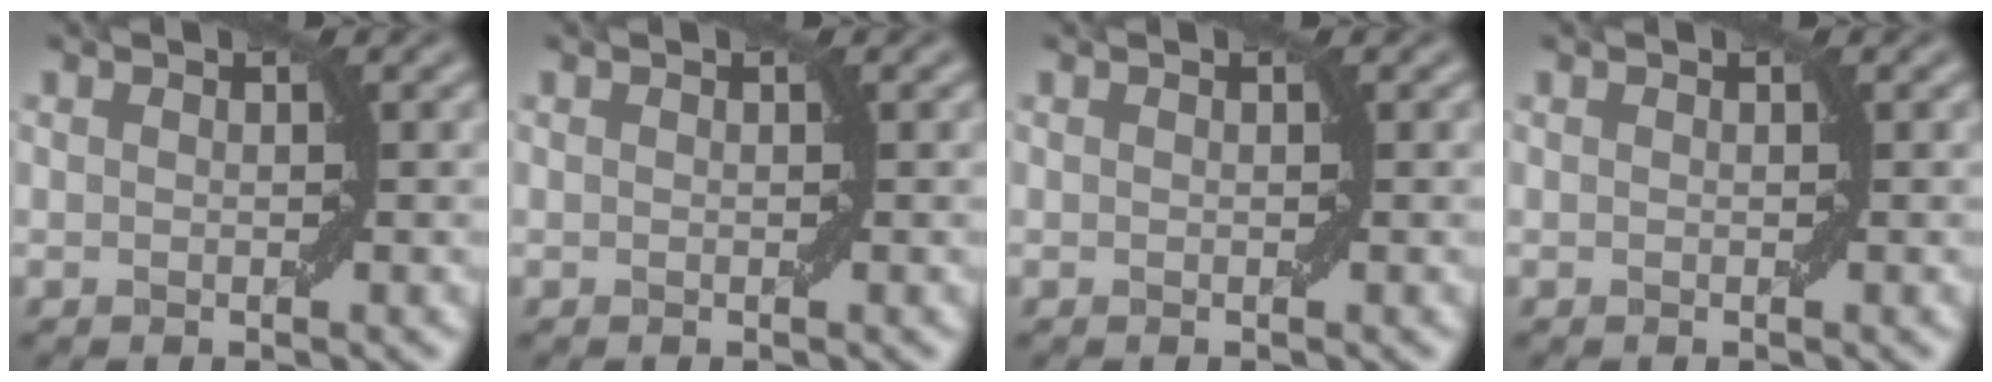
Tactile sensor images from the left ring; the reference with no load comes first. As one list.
[{"total": 0.0}, {"total": 0.0}, {"total": 0.0}]